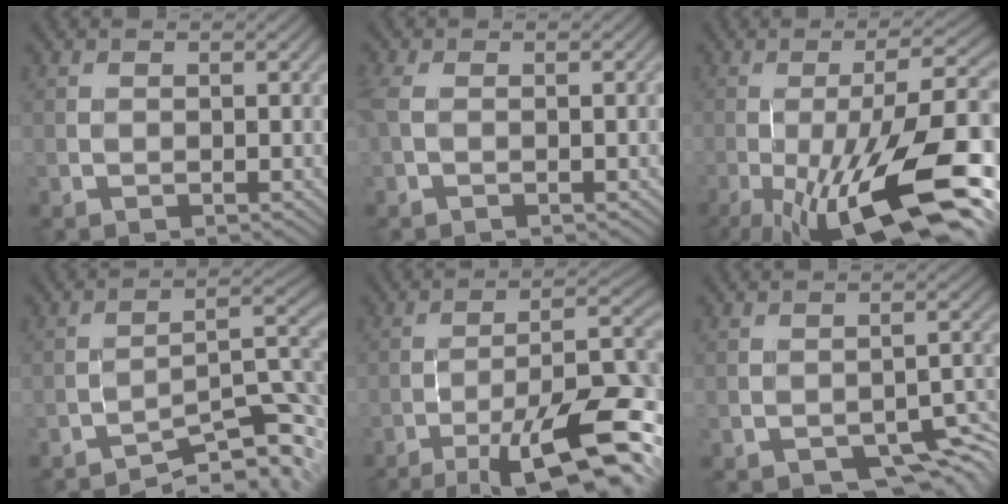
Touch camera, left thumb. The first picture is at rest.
{"total": 3.8, "force": [-0.4, 1.5, 3.5], "torque": [-0.072, -0.002, -0.013]}
{"total": 17.2, "force": [-6.3, 4.4, 15.4], "torque": [-0.226, 0.009, -0.104]}
{"total": 9.9, "force": [-7.5, 1.8, 6.1], "torque": [-0.088, 0.011, -0.122]}
{"total": 16.0, "force": [-9.2, 3.6, 12.5], "torque": [-0.196, 0.010, -0.152]}
{"total": 5.8, "force": [-3.7, 2.6, 3.6], "torque": [-0.039, -0.007, -0.050]}